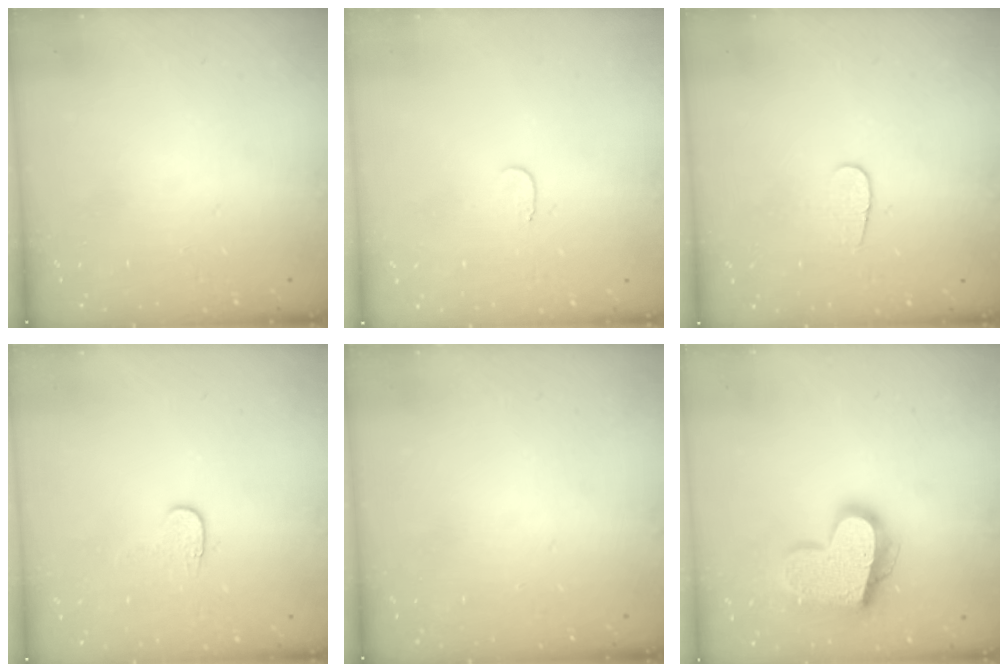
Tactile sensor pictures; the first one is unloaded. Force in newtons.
{"total": 3.0, "press": 3.0, "slide": 0.3}
{"total": 5.1, "press": 5.1, "slide": 0.5}
{"total": 3.8, "press": 3.8, "slide": 0.4}
{"total": 0.0}
{"total": 20.3, "press": 20.3, "slide": 1.5}